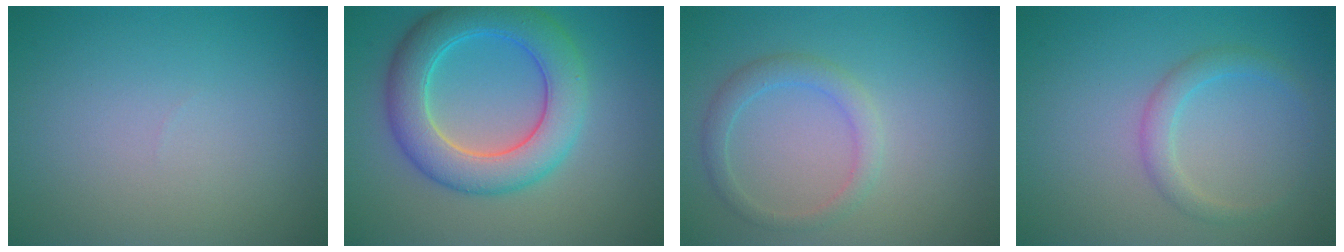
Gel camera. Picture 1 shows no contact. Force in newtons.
{"total": 7.0, "press": 7.0, "slide": 0.3}
{"total": 2.2, "press": 2.2, "slide": 0.1}
{"total": 1.9, "press": 1.9, "slide": 0.0}